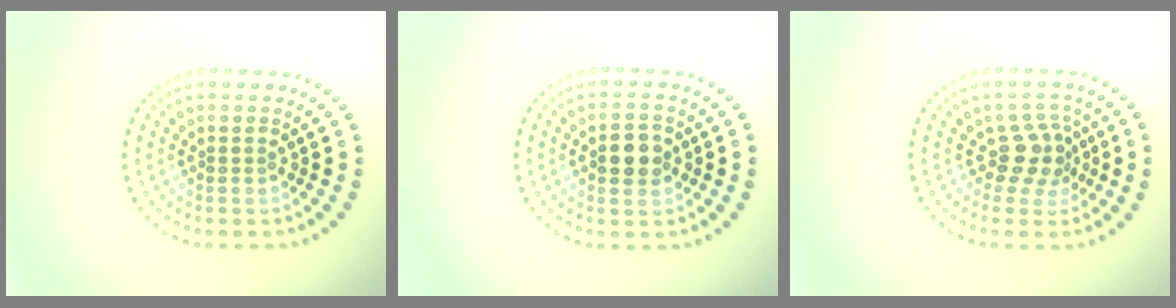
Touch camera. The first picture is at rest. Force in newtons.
{"total": 3.2, "press": 3.2, "slide": 0.1}
{"total": 2.9, "press": 2.2, "slide": 1.8}